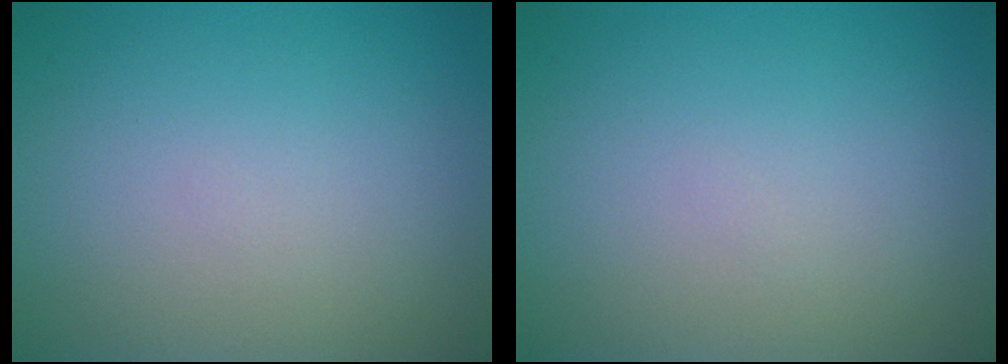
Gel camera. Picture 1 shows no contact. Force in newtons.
{"total": 0.0}